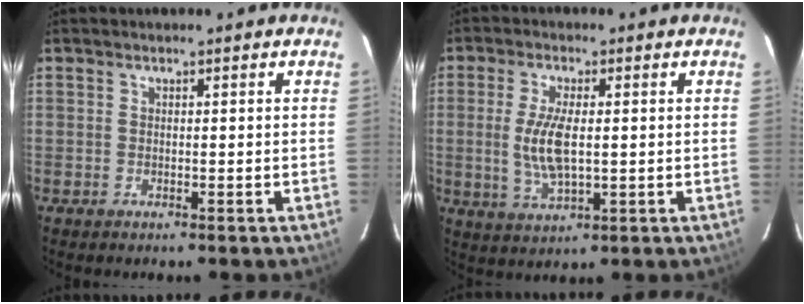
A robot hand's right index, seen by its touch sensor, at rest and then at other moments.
{"total": 8.0, "force": [0.0, 3.1, 7.4], "torque": [-0.151, -0.006, 0.005]}